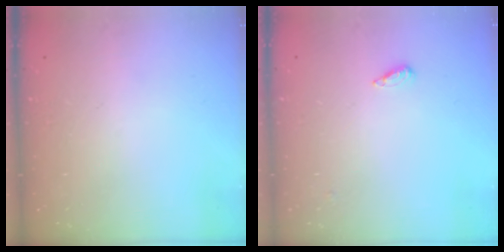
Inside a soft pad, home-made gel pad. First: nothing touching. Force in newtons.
{"total": 2.2, "press": 2.2, "slide": 0.5}